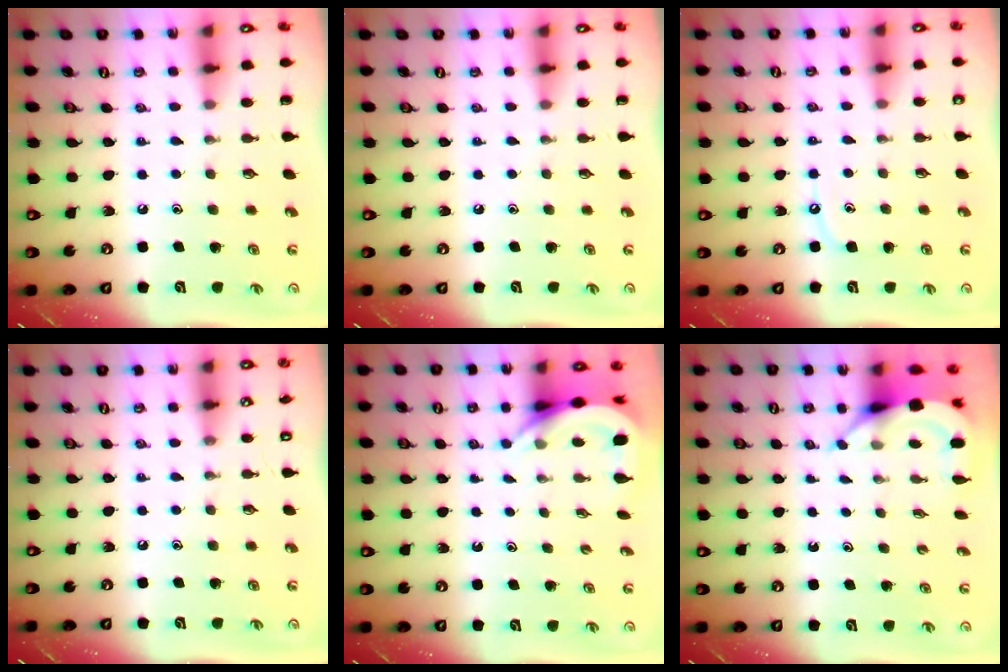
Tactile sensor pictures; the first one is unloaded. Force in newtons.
{"total": 0.0}
{"total": 4.5, "press": 4.5, "slide": 0.6}
{"total": 0.0}
{"total": 5.1, "press": 5.1, "slide": 0.7}
{"total": 6.1, "press": 6.1, "slide": 0.4}